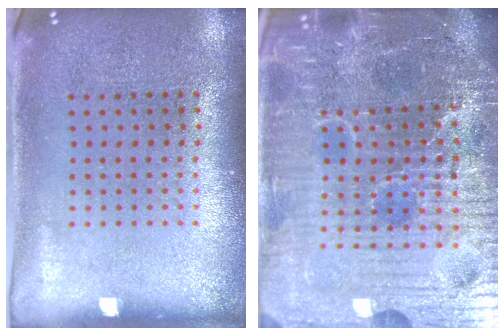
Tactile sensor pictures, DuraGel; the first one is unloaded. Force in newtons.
{"total": 7.3, "press": 6.6, "slide": 3.1}